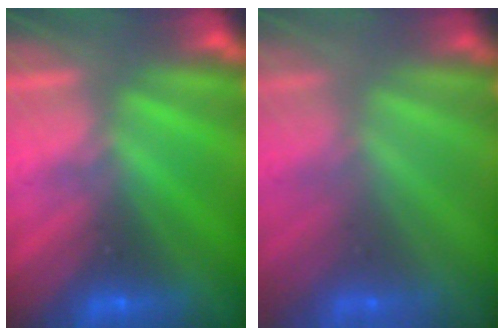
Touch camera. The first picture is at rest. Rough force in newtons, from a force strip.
{"total": 1.7}